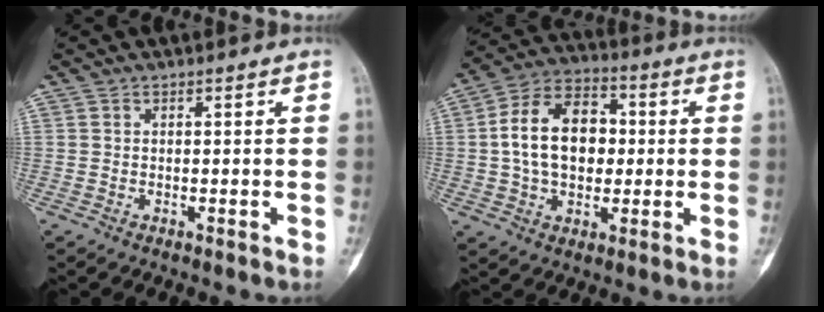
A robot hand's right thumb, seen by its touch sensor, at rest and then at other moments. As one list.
[{"total": 15.4, "force": [0.6, 10.5, 11.2], "torque": [-0.166, 0.026, 0.006]}]